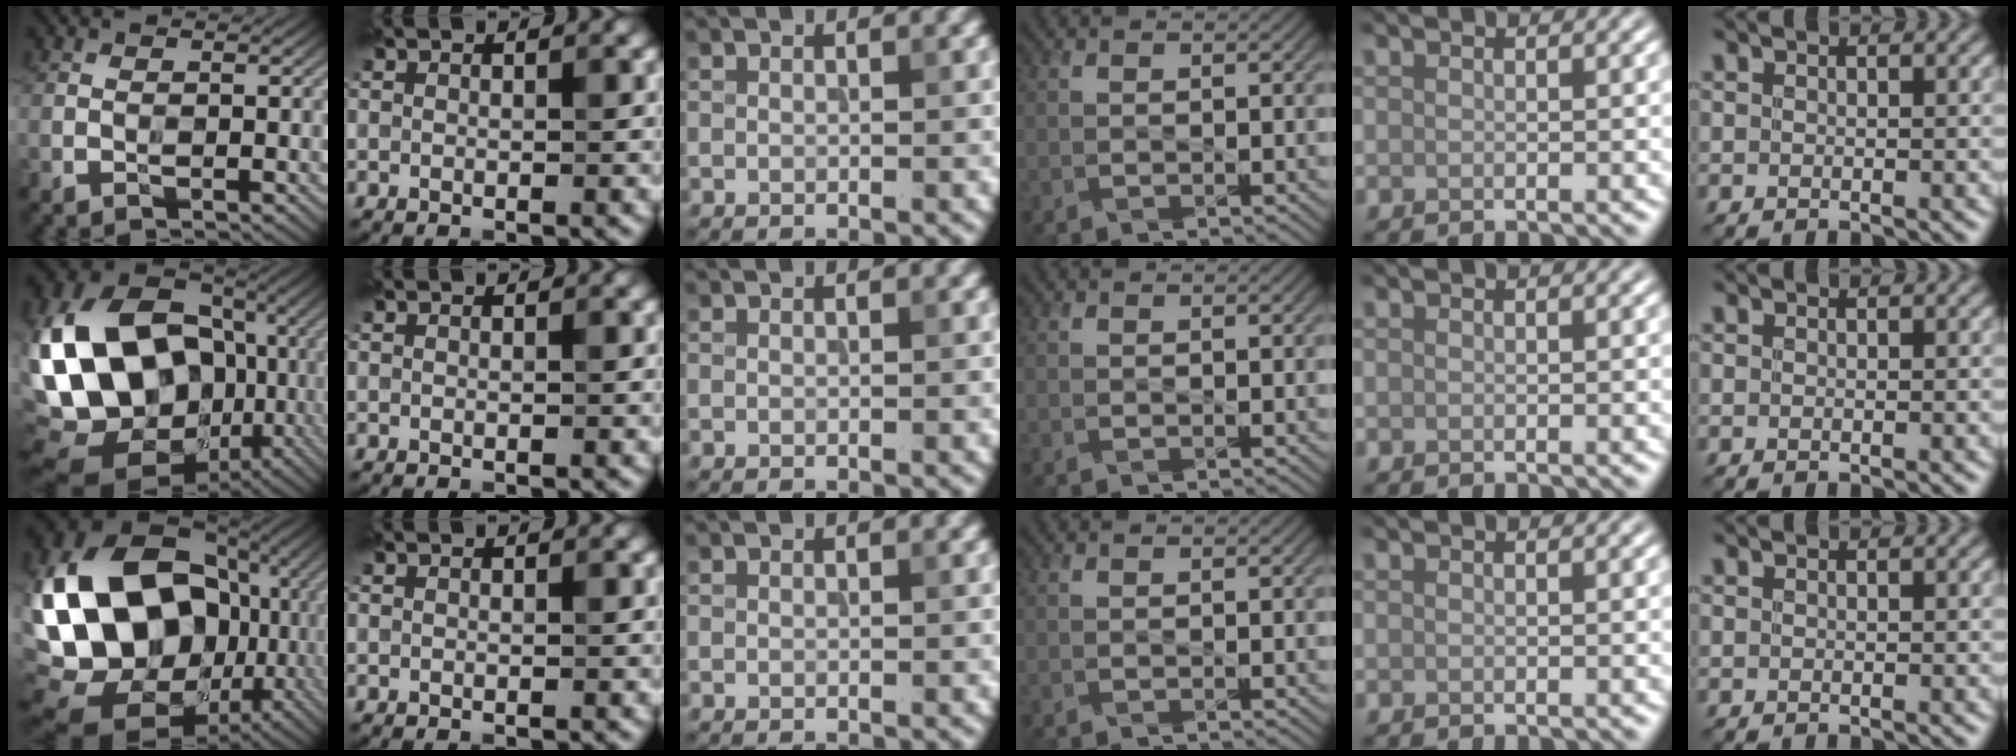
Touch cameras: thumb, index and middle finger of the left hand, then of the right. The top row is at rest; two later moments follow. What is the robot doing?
{"motion": "wipe", "object": "bowl"}